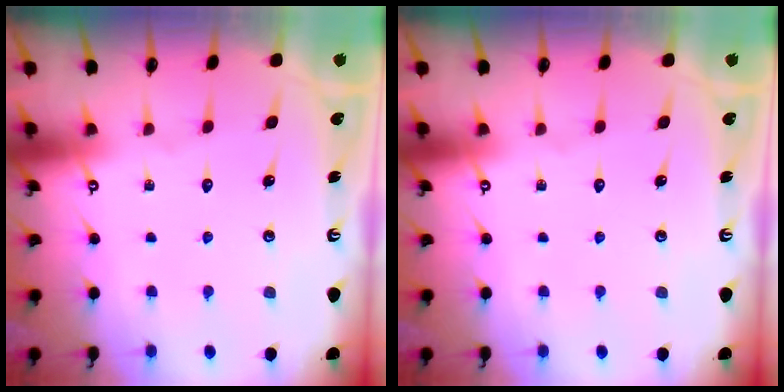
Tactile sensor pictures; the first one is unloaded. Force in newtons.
{"total": 0.0}